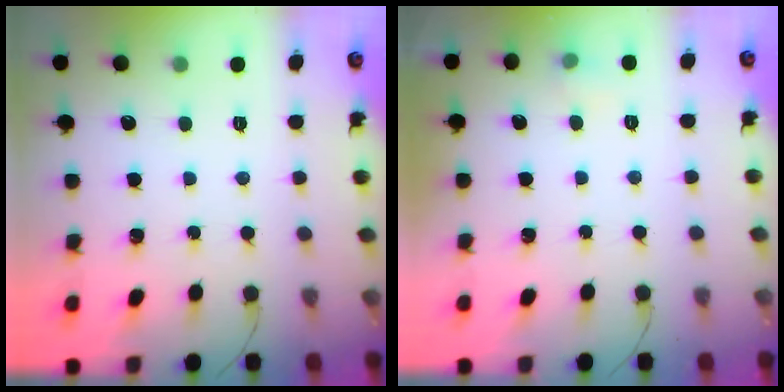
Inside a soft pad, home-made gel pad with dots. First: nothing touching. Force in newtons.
{"total": 7.9, "press": 4.1, "slide": 6.8}